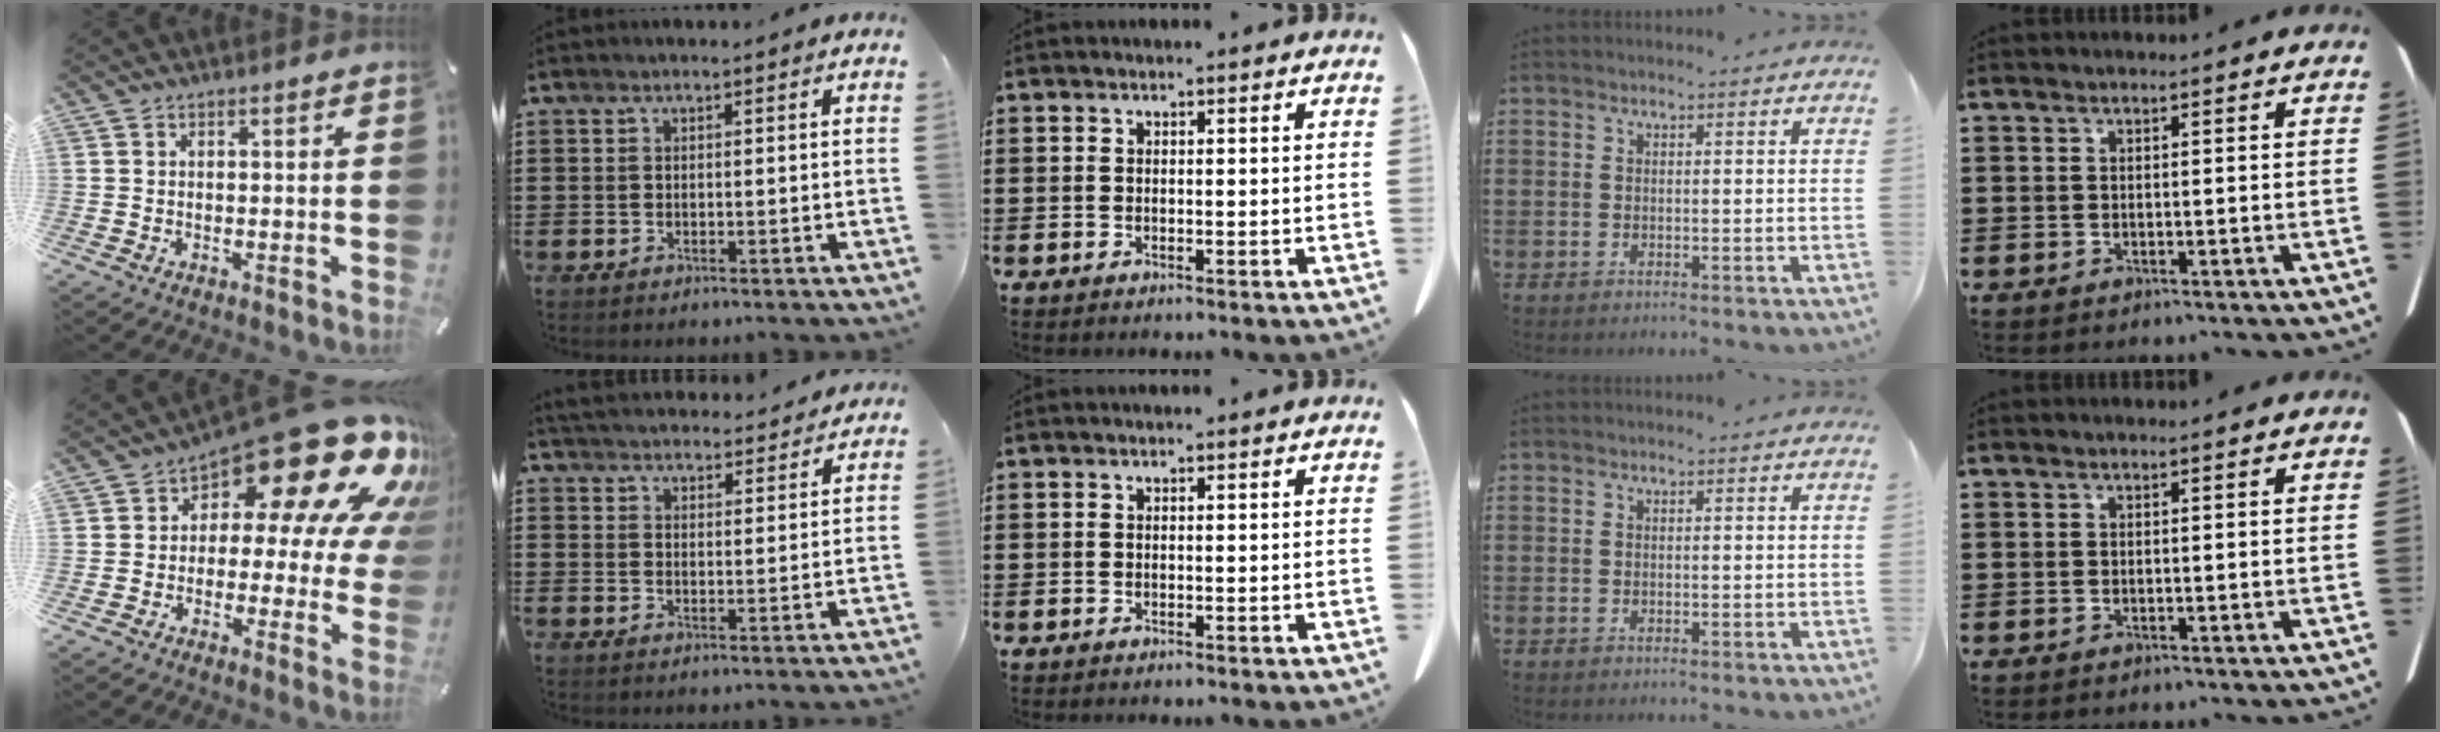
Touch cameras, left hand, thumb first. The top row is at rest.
{"thumb": {"total": 20.7, "force": [11.5, 9.1, 14.7], "torque": [-0.198, -0.089, 0.187]}, "index": {"total": 4.2, "force": [4.2, 0.2, 0.2], "torque": [-0.021, -0.022, 0.074]}}